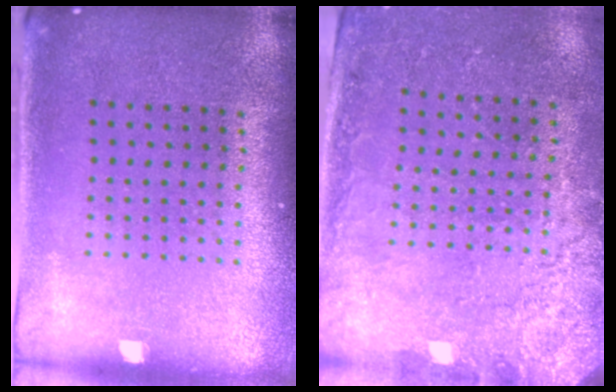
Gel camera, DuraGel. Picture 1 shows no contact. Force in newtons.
{"total": 2.6, "press": 2.3, "slide": 1.1}